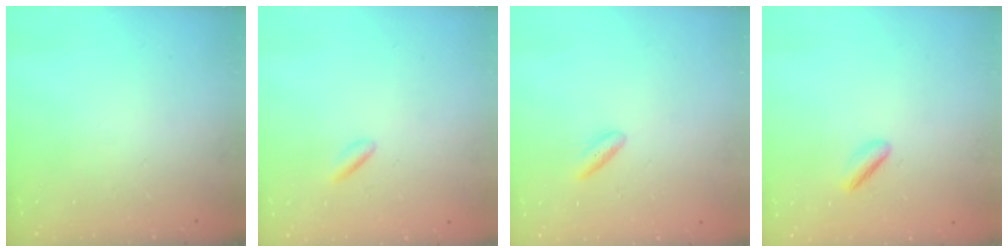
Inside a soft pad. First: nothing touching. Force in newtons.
{"total": 0.7, "press": 0.5, "slide": 0.5}
{"total": 2.5, "press": 2.2, "slide": 1.1}
{"total": 2.3, "press": 2.0, "slide": 1.1}